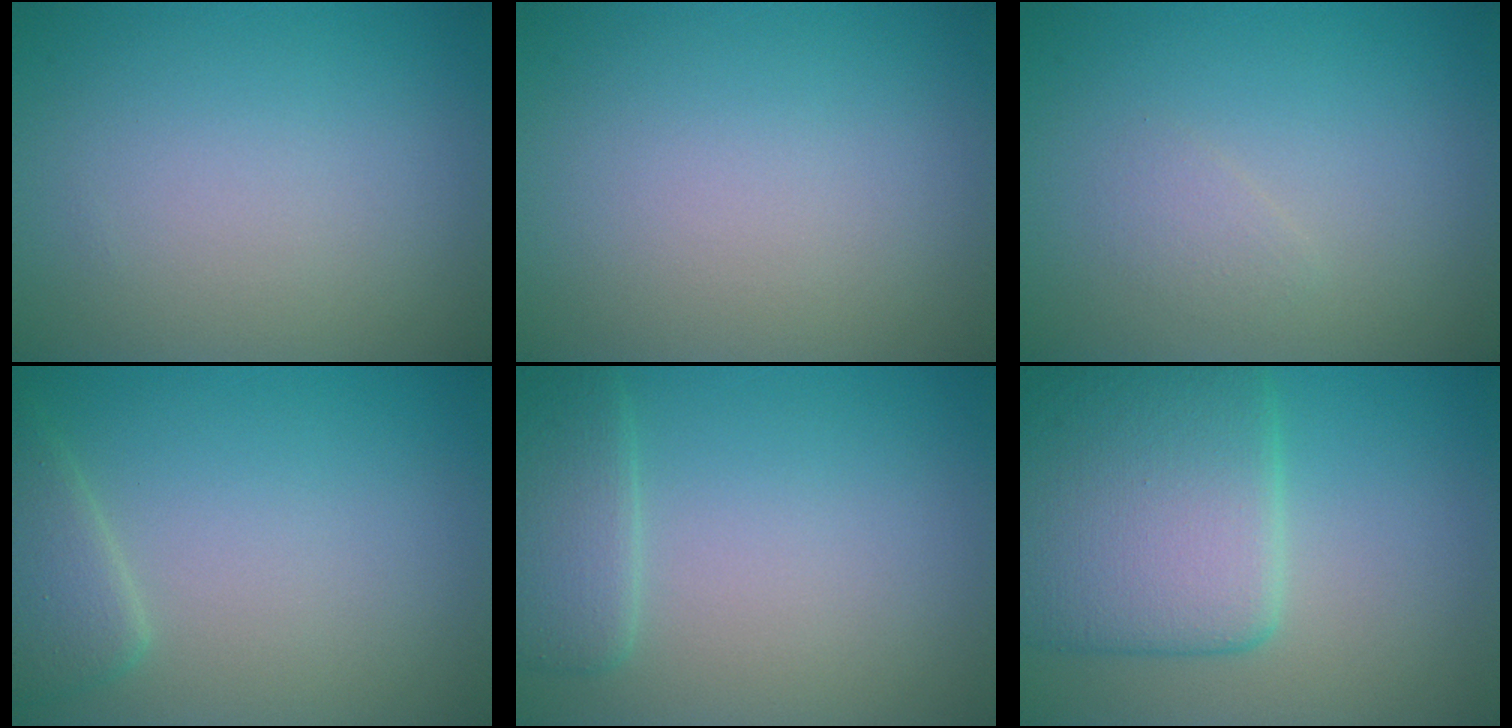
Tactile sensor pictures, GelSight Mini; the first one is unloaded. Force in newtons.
{"total": 0.0}
{"total": 0.9, "press": 0.9, "slide": 0.0}
{"total": 2.5, "press": 2.5, "slide": 0.3}
{"total": 2.4, "press": 1.7, "slide": 1.7}
{"total": 8.6, "press": 8.6, "slide": 0.6}